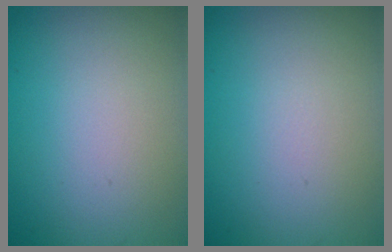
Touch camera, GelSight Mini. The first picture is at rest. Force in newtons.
{"total": 0.0}